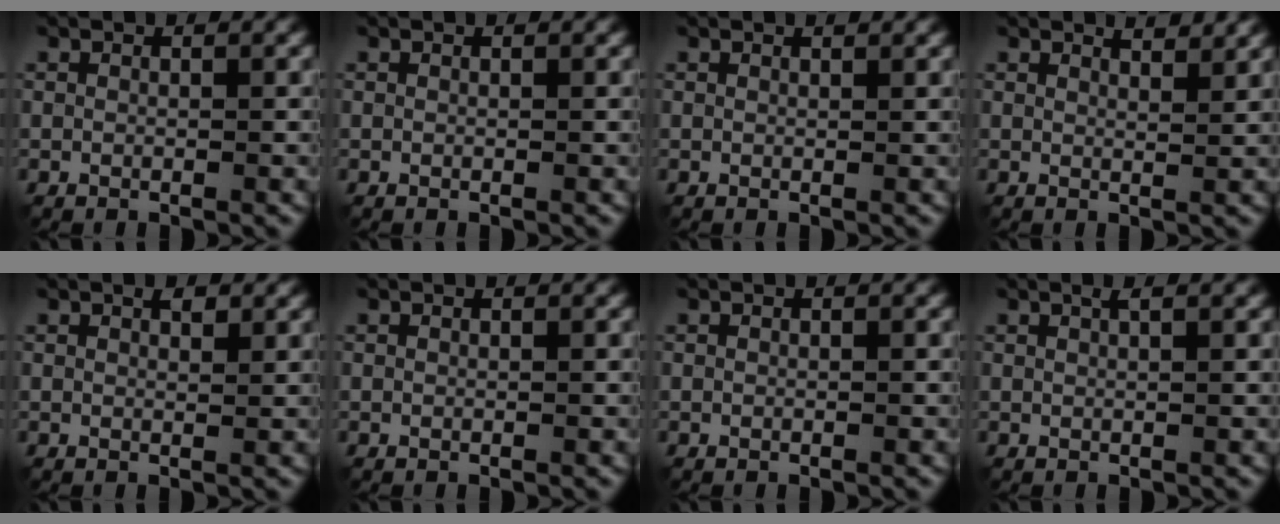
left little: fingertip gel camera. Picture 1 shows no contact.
{"total": 0.0}
{"total": 0.6, "force": [0.5, 0.1, 0.3], "torque": [-0.003, 0.001, 0.009]}
{"total": 1.9, "force": [1.8, 0.3, 0.7], "torque": [-0.008, -0.002, 0.023]}
{"total": 1.2, "force": [0.8, 0.5, 0.7], "torque": [-0.011, 0.000, 0.014]}
{"total": 0.0}
{"total": 0.0}
{"total": 1.4, "force": [0.9, 0.3, 1.1], "torque": [-0.012, -0.001, 0.010]}